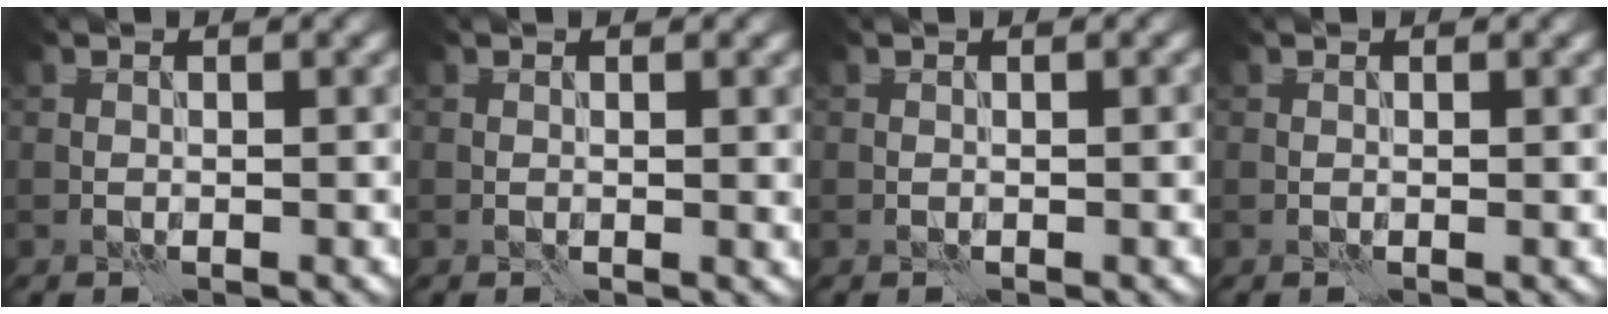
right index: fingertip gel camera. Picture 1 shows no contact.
{"total": 0.7, "force": [0.3, 0.1, 0.6], "torque": [-0.006, -0.001, 0.002]}
{"total": 0.0}
{"total": 0.0}